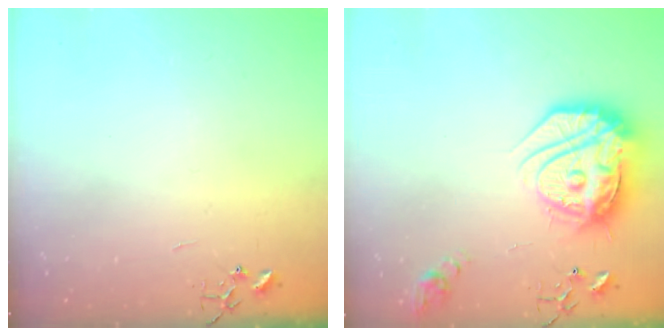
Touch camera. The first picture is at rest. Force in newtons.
{"total": 23.9, "press": 23.8, "slide": 2.1}